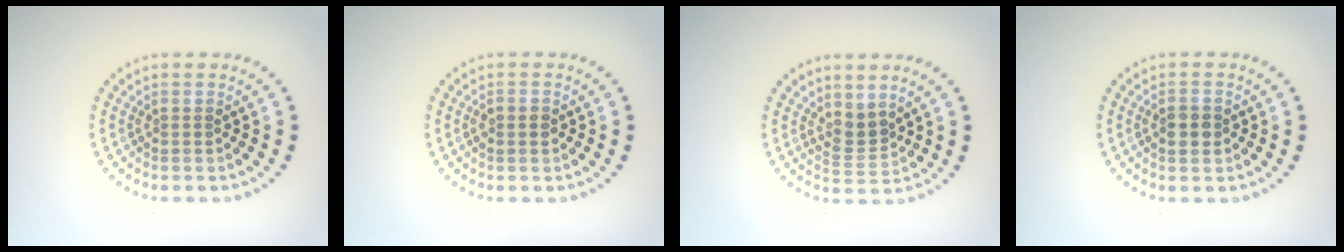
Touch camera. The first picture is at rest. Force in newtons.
{"total": 1.0, "press": 1.0, "slide": 0.3}
{"total": 2.3, "press": 1.8, "slide": 1.5}
{"total": 1.8, "press": 1.7, "slide": 0.3}